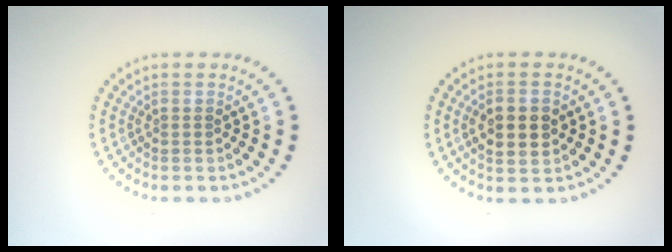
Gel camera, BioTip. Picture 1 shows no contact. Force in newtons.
{"total": 3.2, "press": 3.2, "slide": 0.1}